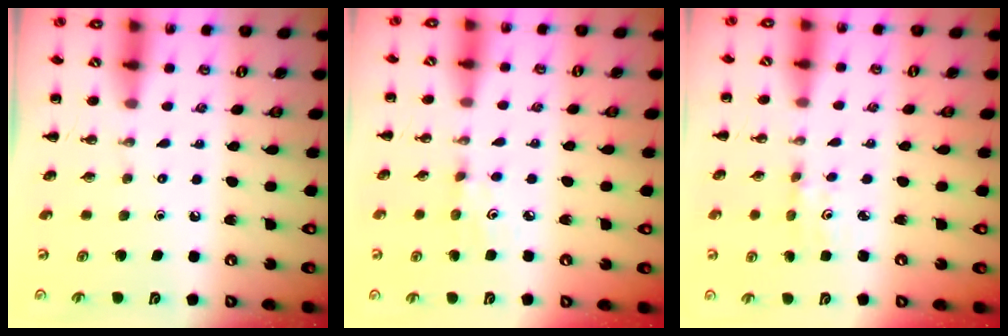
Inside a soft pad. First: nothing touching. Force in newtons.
{"total": 3.8, "press": 3.7, "slide": 1.0}
{"total": 1.2, "press": 1.2, "slide": 0.3}